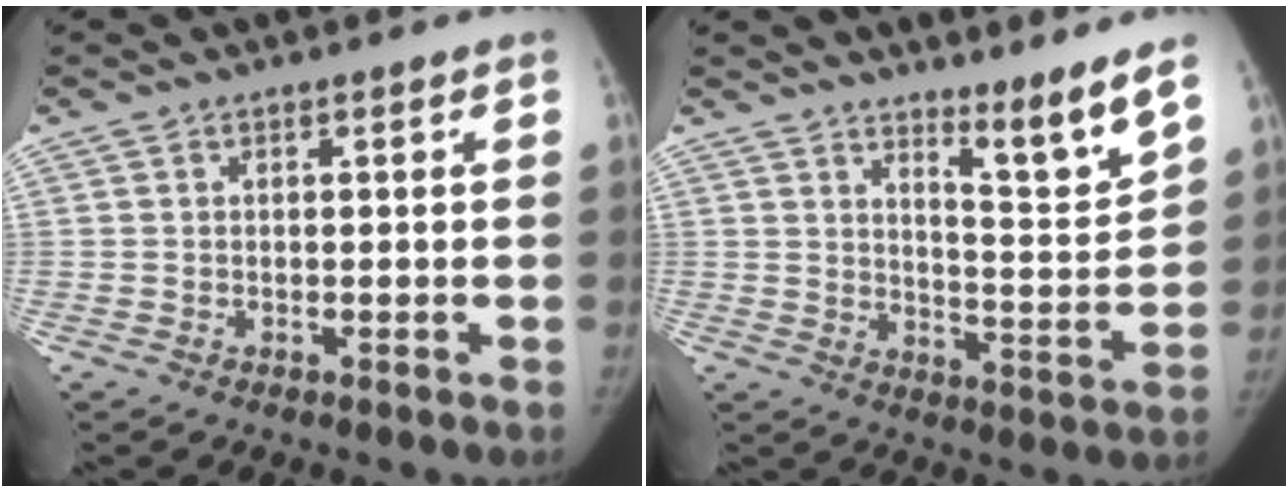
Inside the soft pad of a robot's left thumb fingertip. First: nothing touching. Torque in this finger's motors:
{"motor_torque": [0.67, 0.24, 0.82, -0.67, 0.05]}